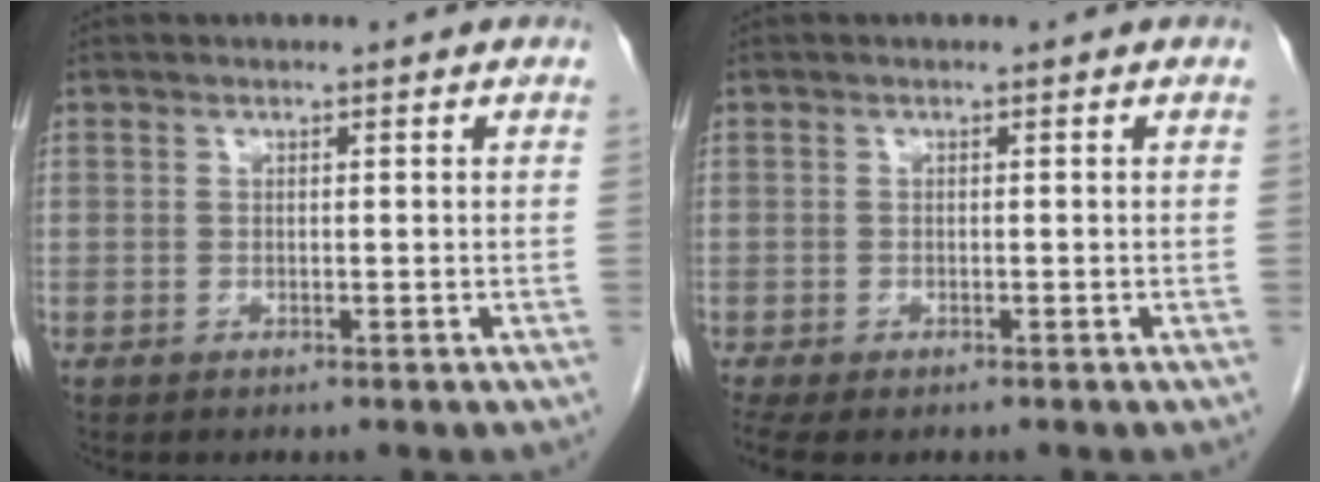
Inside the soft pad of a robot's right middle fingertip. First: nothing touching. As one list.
[{"total": 5.1, "force": [-3.6, 2.2, 2.8], "torque": [-0.055, -0.012, -0.055]}]